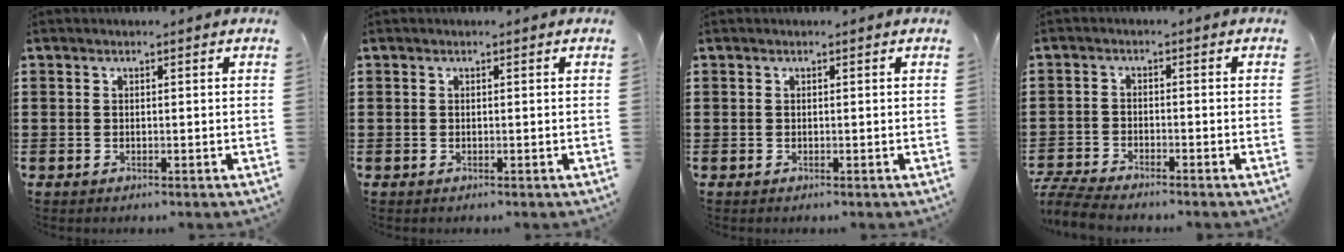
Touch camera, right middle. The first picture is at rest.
{"total": 0.0}
{"total": 0.0}
{"total": 4.6, "force": [-4.4, 0.5, 1.3], "torque": [-0.047, -0.008, -0.094]}